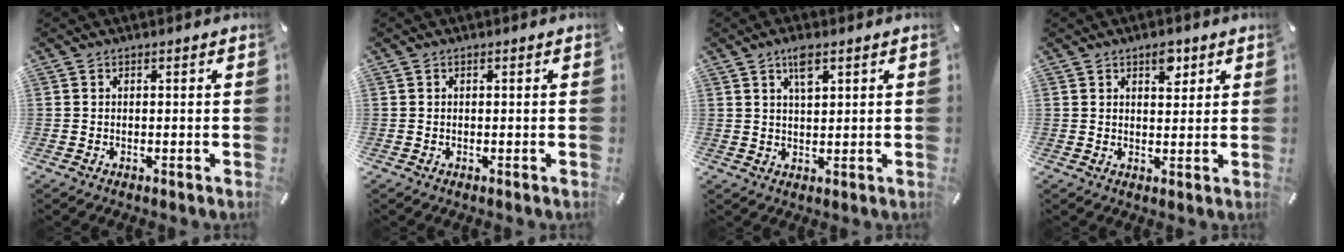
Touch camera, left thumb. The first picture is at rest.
{"total": 0.0}
{"total": 4.7, "force": [2.7, 1.6, 3.5], "torque": [-0.068, 0.001, 0.045]}
{"total": 4.3, "force": [2.5, 2.5, 2.5], "torque": [-0.015, -0.013, 0.037]}